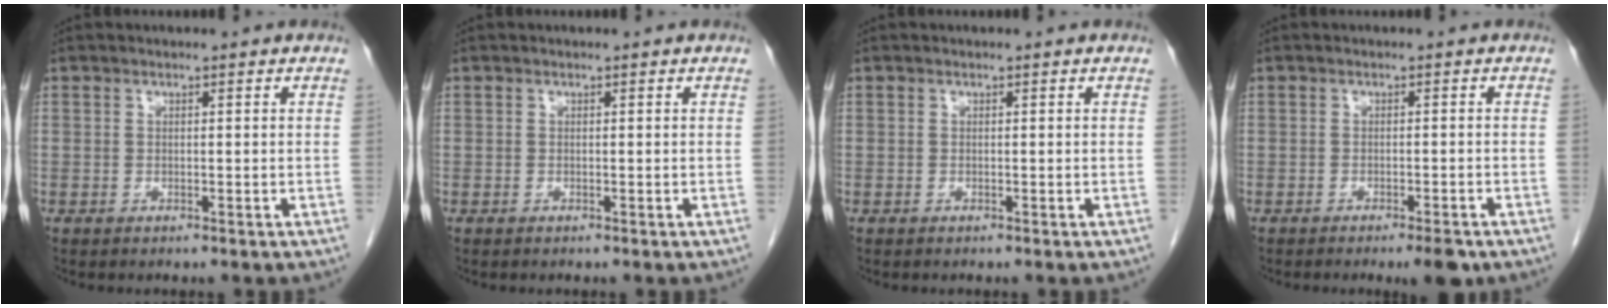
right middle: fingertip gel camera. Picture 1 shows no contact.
{"total": 0.0}
{"total": 0.0}
{"total": 3.3, "force": [-2.3, 0.6, 2.2], "torque": [-0.025, -0.003, -0.029]}